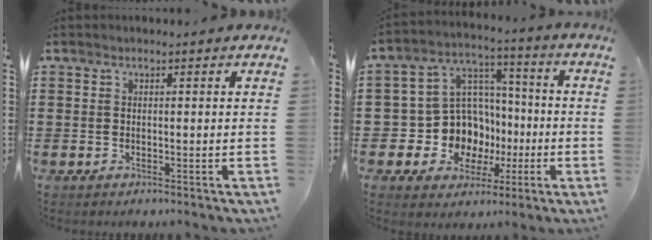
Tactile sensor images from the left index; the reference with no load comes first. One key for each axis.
{"total": 11.2, "fx": -2.3, "fy": 10.3, "fz": 3.6, "tx": -0.109, "ty": 0.008, "tz": -0.032}